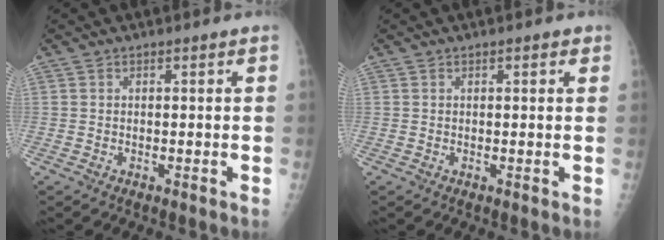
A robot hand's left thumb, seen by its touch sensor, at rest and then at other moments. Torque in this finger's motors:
{"motor_torque": [-0.14, -0.03, -0.09, 0.11, 0.02]}